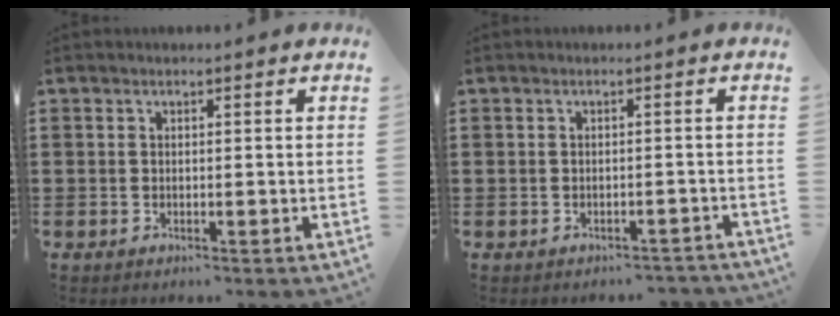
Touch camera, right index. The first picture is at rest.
{"total": 1.5, "force": [-1.4, 0.6, 0.0], "torque": [-0.005, 0.001, -0.032]}